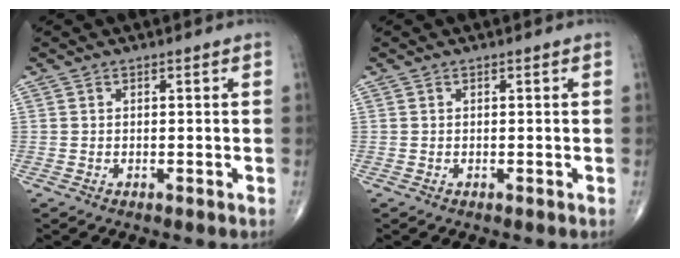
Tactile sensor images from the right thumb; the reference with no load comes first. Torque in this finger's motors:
{"motor_torque": [0.00, 0.00, -0.04, 0.04, 0.00]}